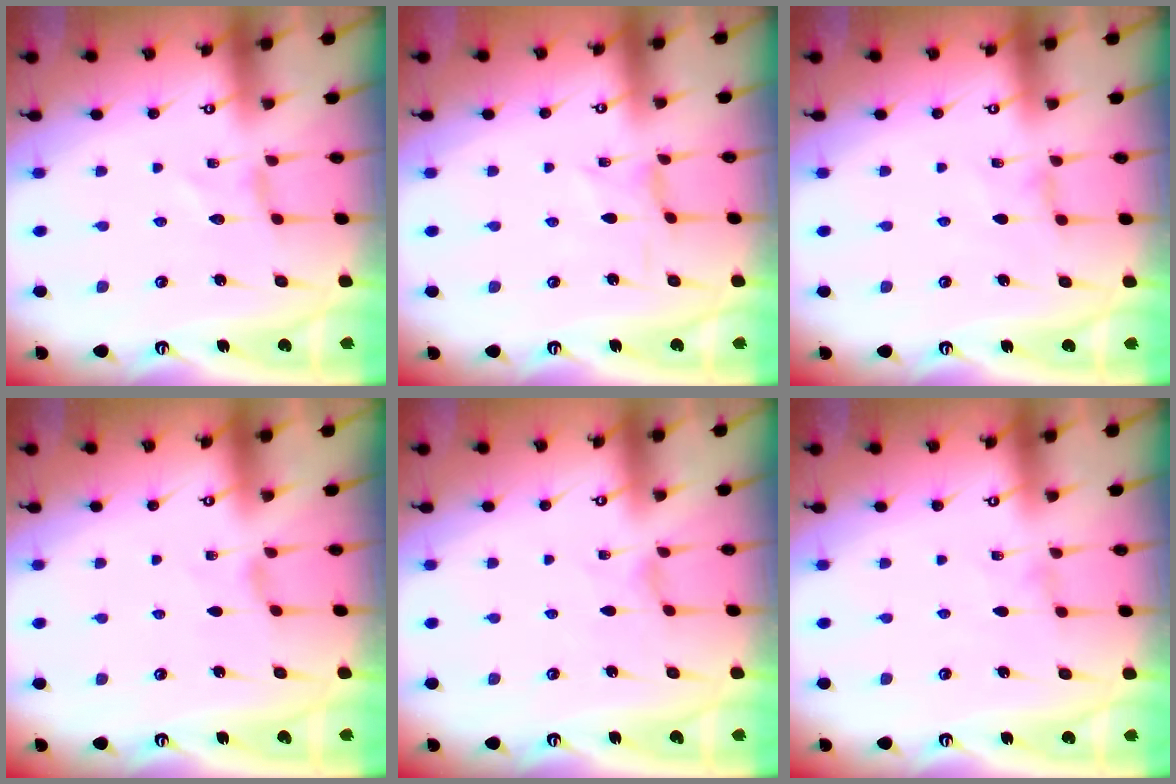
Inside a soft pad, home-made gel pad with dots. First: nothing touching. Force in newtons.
{"total": 0.0}
{"total": 0.9, "press": 0.8, "slide": 0.4}
{"total": 0.0}
{"total": 0.0}
{"total": 0.0}